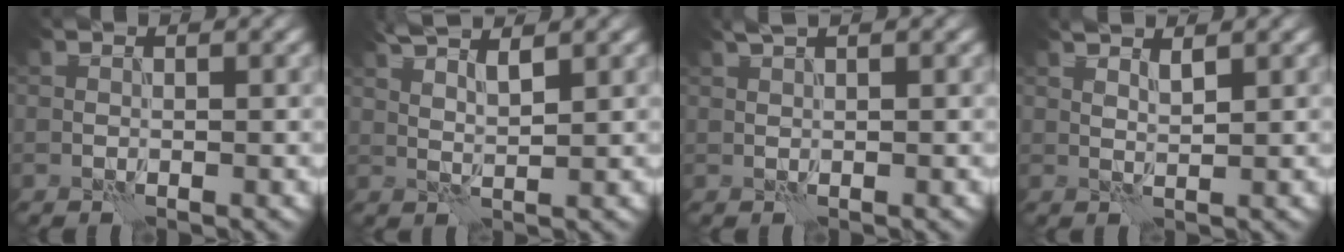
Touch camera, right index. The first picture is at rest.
{"total": 3.5, "force": [2.3, 0.7, 2.5], "torque": [-0.046, 0.004, 0.041]}
{"total": 1.3, "force": [0.9, 0.1, 0.9], "torque": [-0.023, 0.003, 0.014]}
{"total": 1.7, "force": [1.2, 0.2, 1.2], "torque": [-0.020, -0.001, 0.021]}